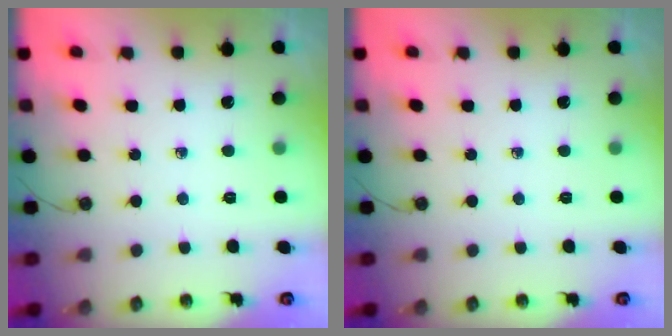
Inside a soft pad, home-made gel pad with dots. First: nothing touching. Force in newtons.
{"total": 0.0}